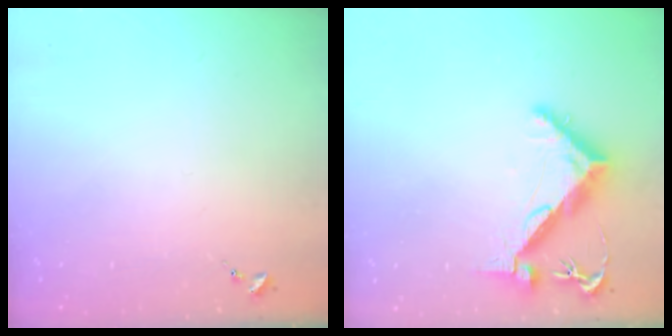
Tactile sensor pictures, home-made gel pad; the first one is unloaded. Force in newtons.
{"total": 11.0, "press": 10.9, "slide": 1.1}